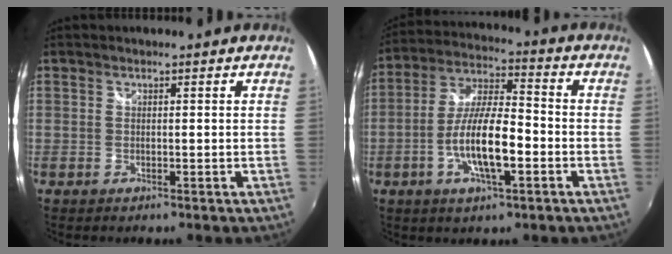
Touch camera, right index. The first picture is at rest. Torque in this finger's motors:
{"motor_torque": [1.77, -0.37, 1.00, 0.21]}